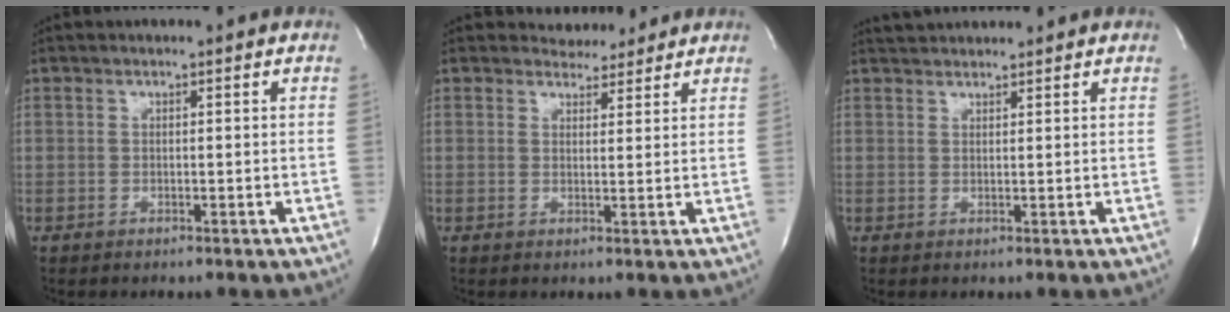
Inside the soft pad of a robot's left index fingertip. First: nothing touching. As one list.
[{"total": 3.4, "force": [3.2, 1.1, -0.1], "torque": [-0.003, 0.000, 0.045]}, {"total": 4.7, "force": [4.5, 0.7, 0.9], "torque": [-0.018, 0.035, 0.071]}]